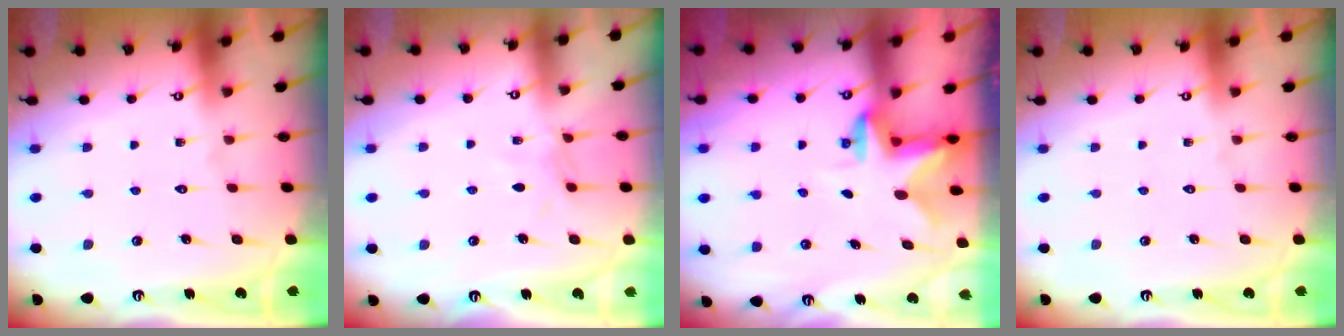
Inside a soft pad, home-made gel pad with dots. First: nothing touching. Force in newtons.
{"total": 4.7, "press": 4.6, "slide": 0.6}
{"total": 2.3, "press": 2.3, "slide": 0.4}
{"total": 0.0}